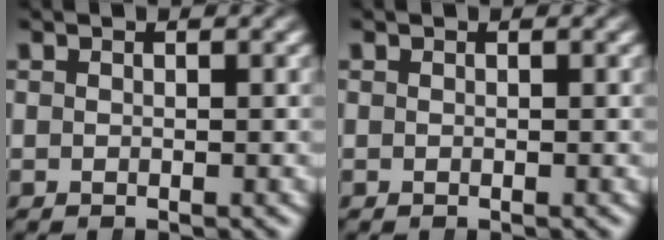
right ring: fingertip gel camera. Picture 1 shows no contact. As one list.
[{"total": 0.0}]